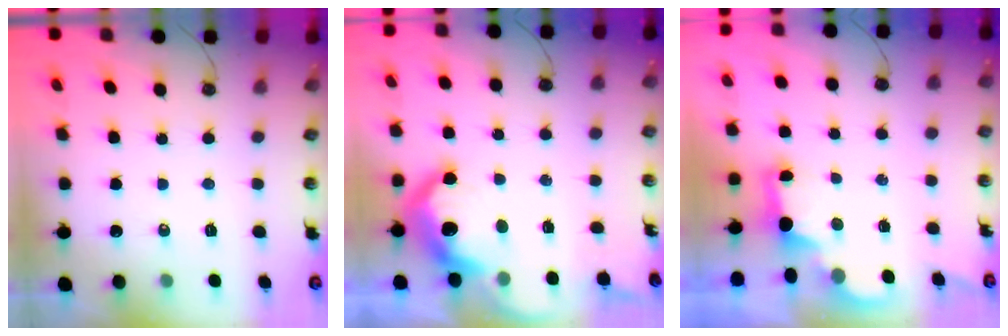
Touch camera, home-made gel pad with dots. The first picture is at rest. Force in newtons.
{"total": 15.5, "press": 15.5, "slide": 1.0}
{"total": 2.4, "press": 2.3, "slide": 0.7}